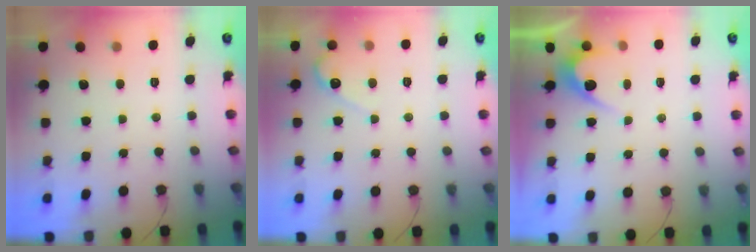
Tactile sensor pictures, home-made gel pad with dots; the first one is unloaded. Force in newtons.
{"total": 3.0, "press": 3.0, "slide": 0.2}
{"total": 3.2, "press": 3.2, "slide": 0.3}